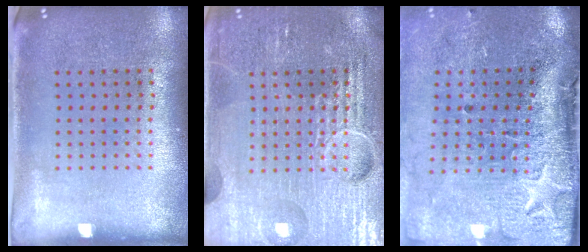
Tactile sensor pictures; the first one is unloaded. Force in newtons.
{"total": 6.8, "press": 6.8, "slide": 0.8}
{"total": 4.5, "press": 3.5, "slide": 2.8}